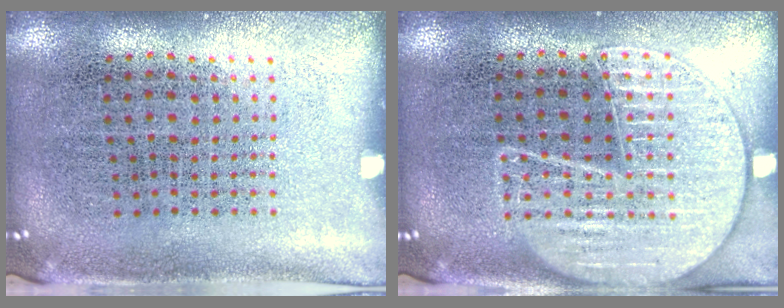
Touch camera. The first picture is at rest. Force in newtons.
{"total": 1.9, "press": 1.9, "slide": 0.2}